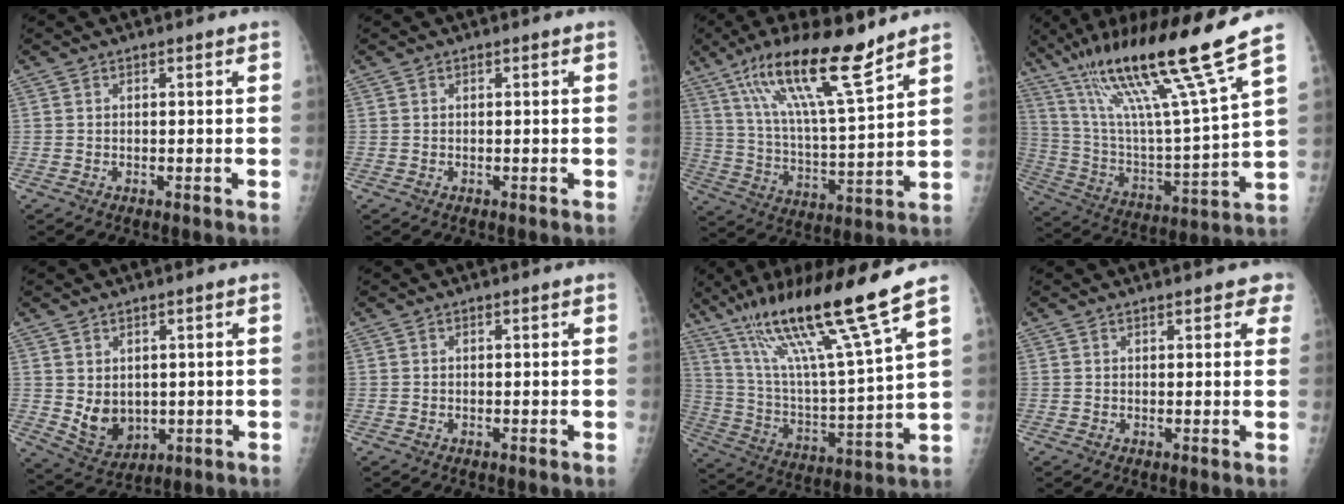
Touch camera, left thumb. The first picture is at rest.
{"total": 0.0}
{"total": 18.3, "force": [12.4, 2.5, 13.2], "torque": [-0.224, -0.058, 0.224]}
{"total": 23.2, "force": [16.1, -0.1, 16.7], "torque": [-0.271, -0.071, 0.291]}
{"total": 6.9, "force": [0.4, 5.4, 4.3], "torque": [-0.054, -0.020, 0.031]}
{"total": 0.0}
{"total": 21.1, "force": [14.5, 0.2, 15.3], "torque": [-0.252, -0.062, 0.263]}
{"total": 3.1, "force": [2.4, 1.4, 1.3], "torque": [0.014, -0.003, 0.020]}